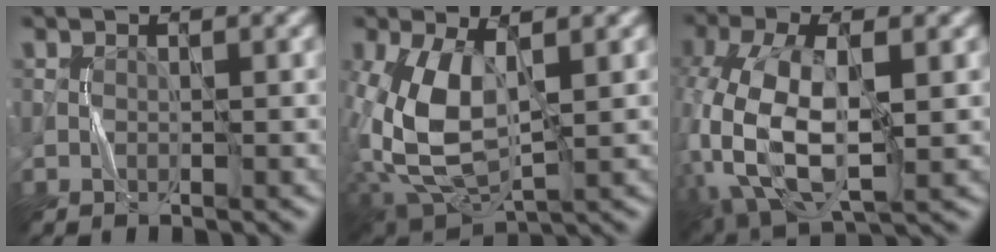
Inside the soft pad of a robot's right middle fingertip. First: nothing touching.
{"total": 8.7, "force": [0.5, 4.6, 7.4], "torque": [-0.174, -0.003, 0.009]}
{"total": 12.6, "force": [-1.3, 6.7, 10.6], "torque": [-0.241, -0.005, -0.022]}